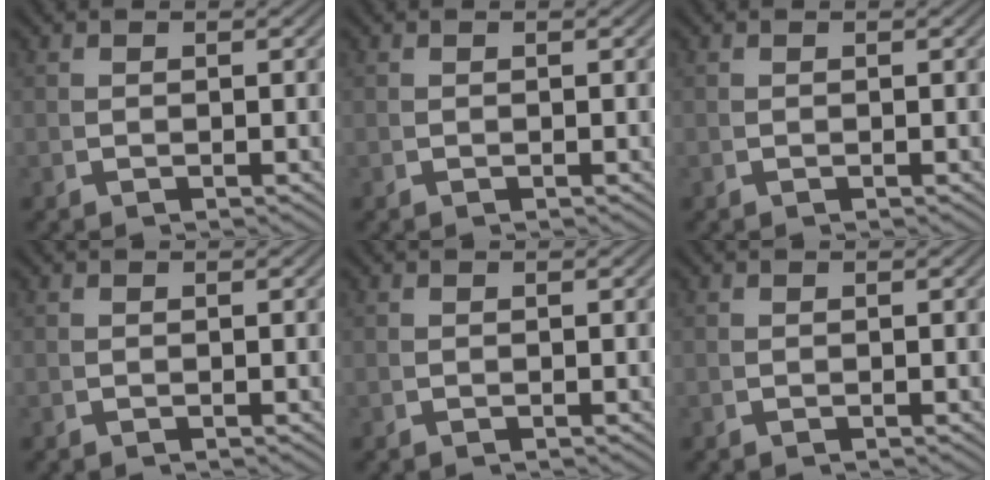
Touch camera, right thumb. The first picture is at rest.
{"total": 0.0}
{"total": 0.0}
{"total": 0.0}
{"total": 0.0}
{"total": 0.0}